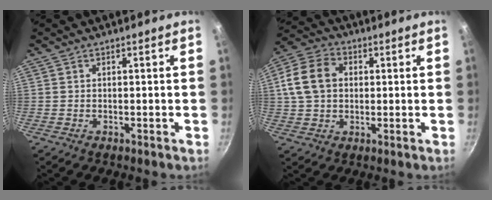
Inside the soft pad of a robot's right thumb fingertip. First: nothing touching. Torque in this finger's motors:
{"motor_torque": [-0.08, 0.99, 0.41, -0.23, 0.29]}